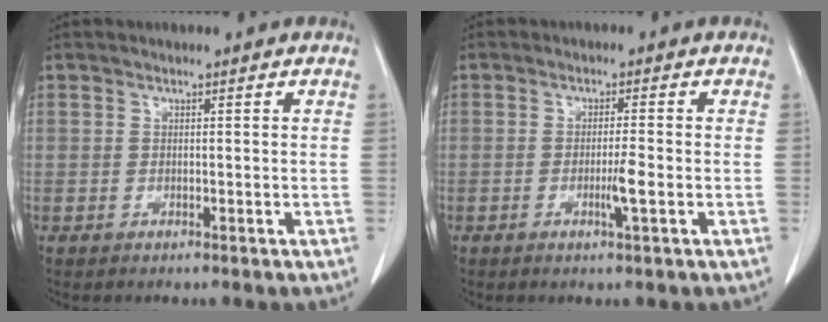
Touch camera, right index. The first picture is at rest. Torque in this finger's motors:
{"motor_torque": [0.44, -0.17, 0.20, 0.08]}